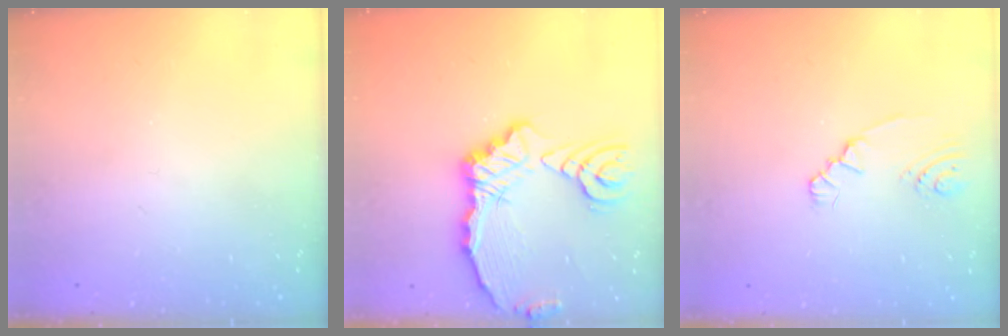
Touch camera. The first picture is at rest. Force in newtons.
{"total": 17.0, "press": 16.8, "slide": 2.2}
{"total": 1.7, "press": 1.7, "slide": 0.3}